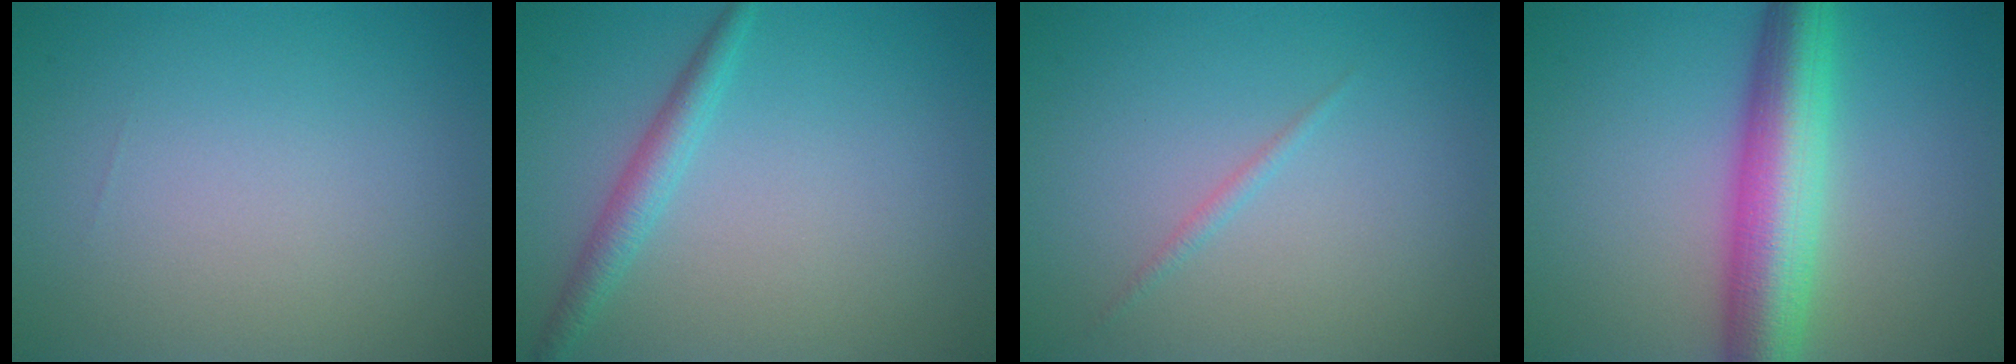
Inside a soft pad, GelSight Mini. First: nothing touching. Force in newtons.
{"total": 2.2, "press": 2.2, "slide": 0.0}
{"total": 0.7, "press": 0.7, "slide": 0.0}
{"total": 7.9, "press": 7.9, "slide": 0.2}